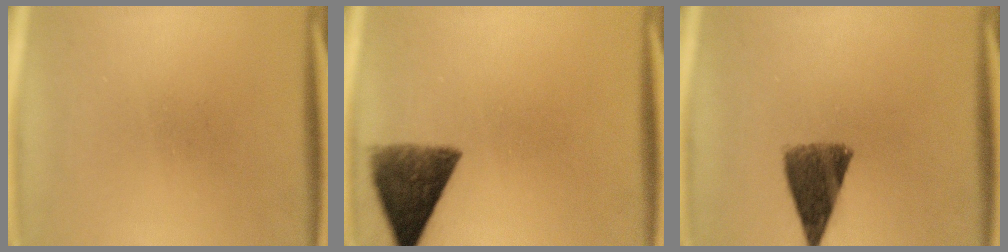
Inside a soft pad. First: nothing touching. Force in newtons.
{"total": 9.3}
{"total": 8.8}